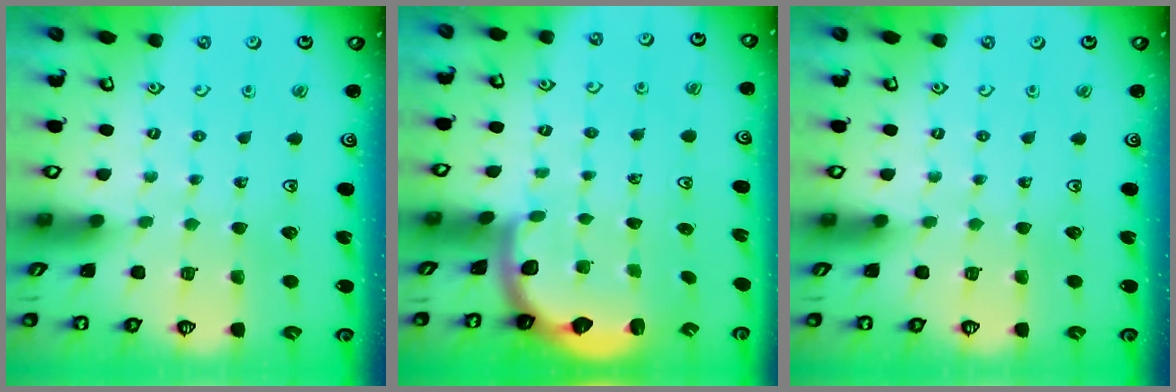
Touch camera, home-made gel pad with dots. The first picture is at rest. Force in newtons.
{"total": 2.2, "press": 2.1, "slide": 0.8}
{"total": 0.0}